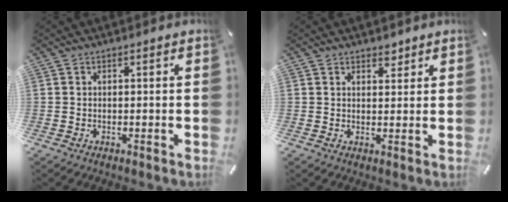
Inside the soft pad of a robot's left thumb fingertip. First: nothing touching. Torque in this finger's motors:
{"motor_torque": [0.09, -0.25, -0.01, 0.04, -0.01]}